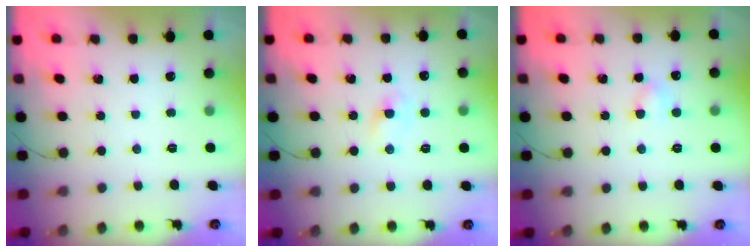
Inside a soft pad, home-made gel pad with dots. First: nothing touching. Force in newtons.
{"total": 1.9, "press": 1.8, "slide": 0.8}
{"total": 3.1, "press": 2.9, "slide": 1.2}